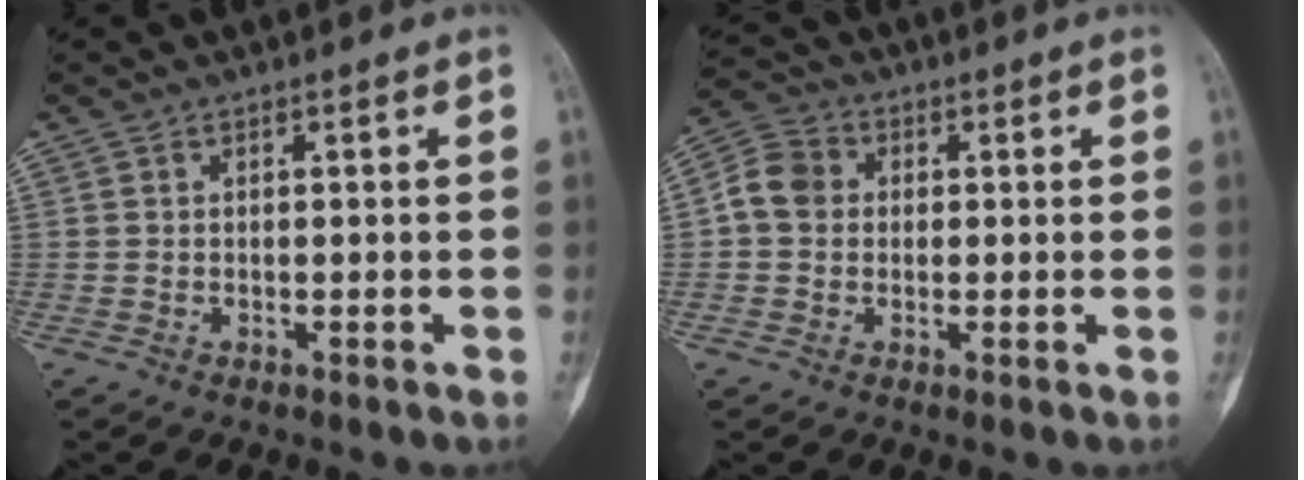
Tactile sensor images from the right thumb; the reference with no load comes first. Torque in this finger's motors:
{"motor_torque": [0.03, 0.08, 0.11, -0.15, 0.08]}